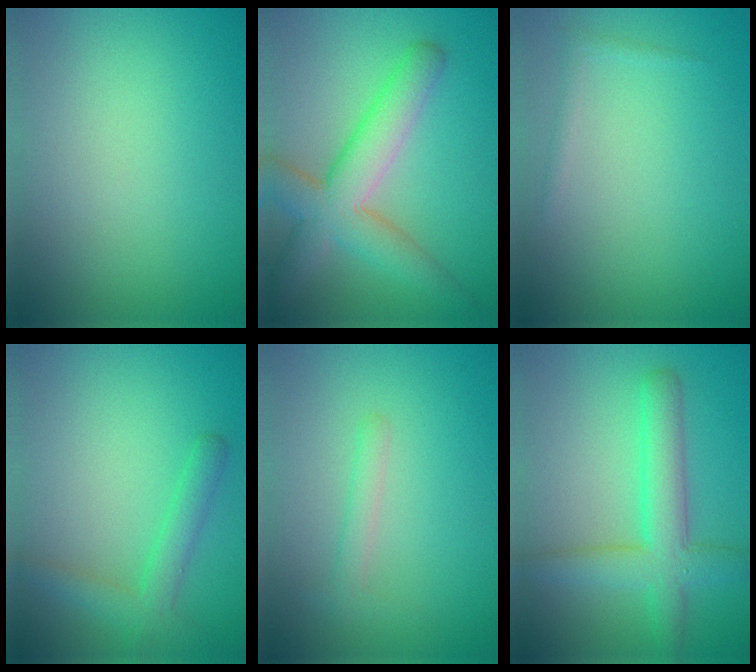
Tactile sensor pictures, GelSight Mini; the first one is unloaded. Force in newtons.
{"total": 6.8, "press": 6.8, "slide": 0.5}
{"total": 0.8, "press": 0.8, "slide": 0.1}
{"total": 2.7, "press": 2.7, "slide": 0.1}
{"total": 1.4, "press": 1.4, "slide": 0.0}
{"total": 5.3, "press": 5.3, "slide": 0.2}